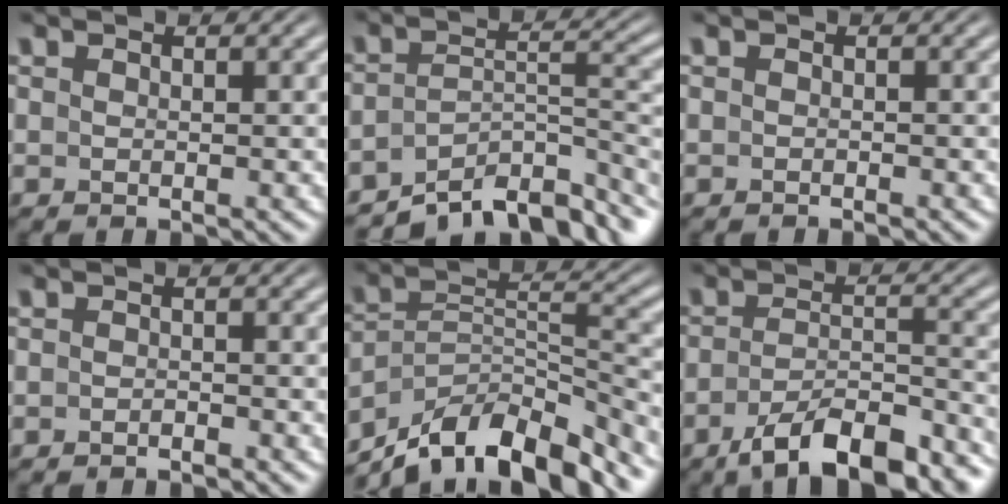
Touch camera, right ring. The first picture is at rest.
{"total": 10.8, "force": [-7.1, 4.9, 6.5], "torque": [-0.094, -0.032, -0.094]}
{"total": 0.7, "force": [-0.6, -0.3, 0.0], "torque": [-0.001, -0.002, -0.009]}
{"total": 1.2, "force": [-1.2, -0.3, 0.0], "torque": [-0.003, -0.003, -0.018]}
{"total": 12.4, "force": [-8.6, 5.9, 6.6], "torque": [-0.107, -0.043, -0.120]}
{"total": 8.6, "force": [-6.9, 2.7, 4.4], "torque": [-0.064, -0.023, -0.097]}